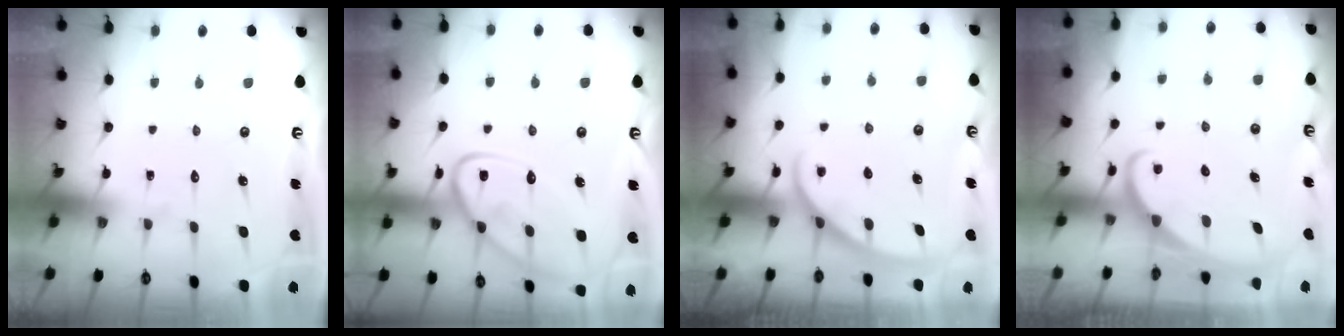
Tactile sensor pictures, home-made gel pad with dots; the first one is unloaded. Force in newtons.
{"total": 14.9, "press": 14.9, "slide": 1.3}
{"total": 2.4, "press": 2.4, "slide": 0.4}
{"total": 1.7, "press": 1.7, "slide": 0.1}